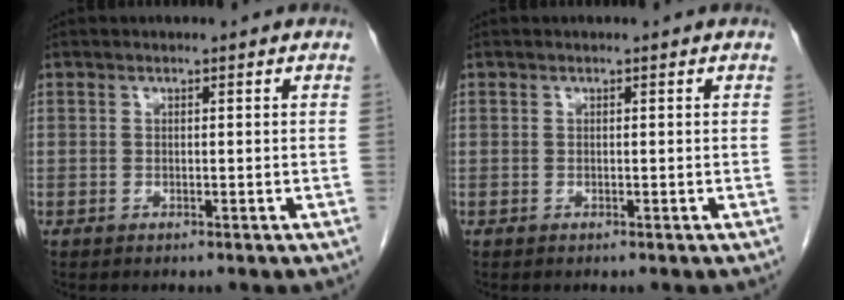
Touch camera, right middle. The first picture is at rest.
{"total": 0.0}